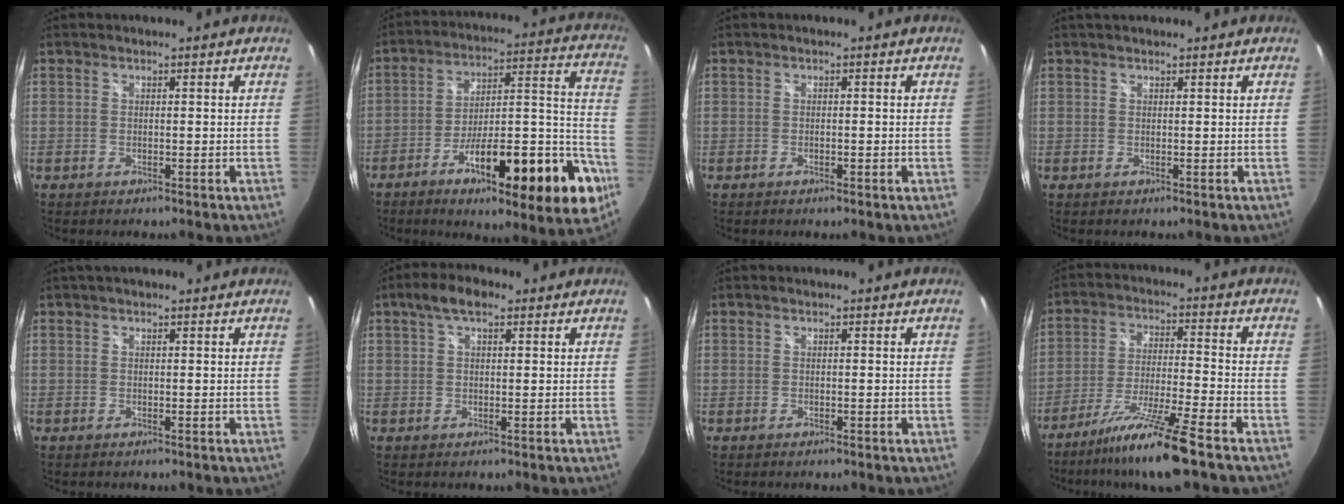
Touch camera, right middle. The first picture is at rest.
{"total": 25.2, "force": [-12.4, 5.5, 21.3], "torque": [-0.298, -0.008, -0.194]}
{"total": 1.0, "force": [-0.5, 0.2, 0.8], "torque": [-0.011, 0.000, -0.010]}
{"total": 2.6, "force": [2.1, 0.6, 1.3], "torque": [-0.023, 0.008, 0.029]}
{"total": 2.8, "force": [2.0, 1.0, 1.7], "torque": [-0.025, 0.013, 0.026]}
{"total": 4.9, "force": [2.4, 2.2, 3.6], "torque": [-0.063, 0.017, 0.038]}
{"total": 0.0}
{"total": 12.1, "force": [-9.1, -1.0, 7.9], "torque": [-0.165, -0.020, -0.160]}